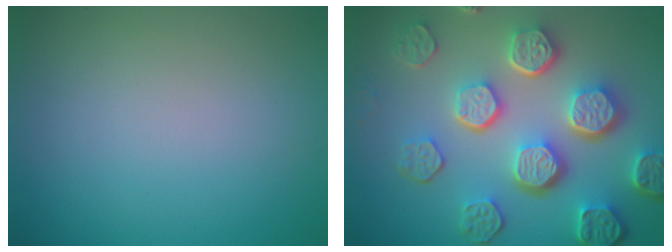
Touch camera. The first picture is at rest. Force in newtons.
{"total": 8.4, "press": 6.2, "slide": 5.7}